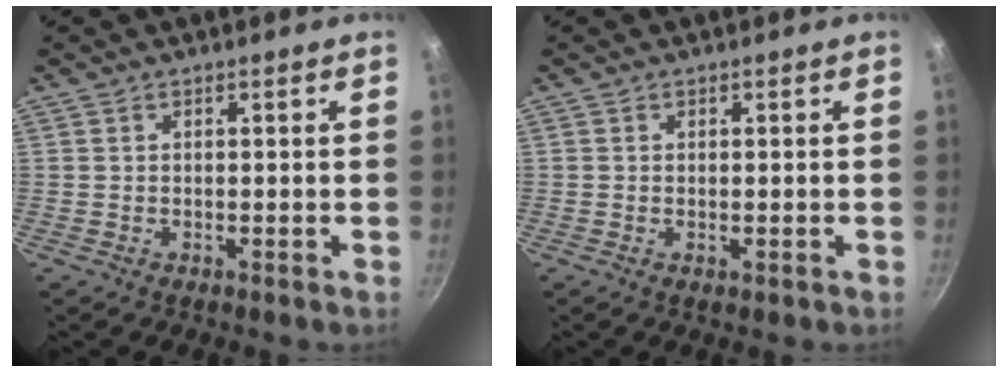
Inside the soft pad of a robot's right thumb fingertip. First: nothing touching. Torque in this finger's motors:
{"motor_torque": [-0.19, -0.14, -0.28, -0.10, -0.01]}